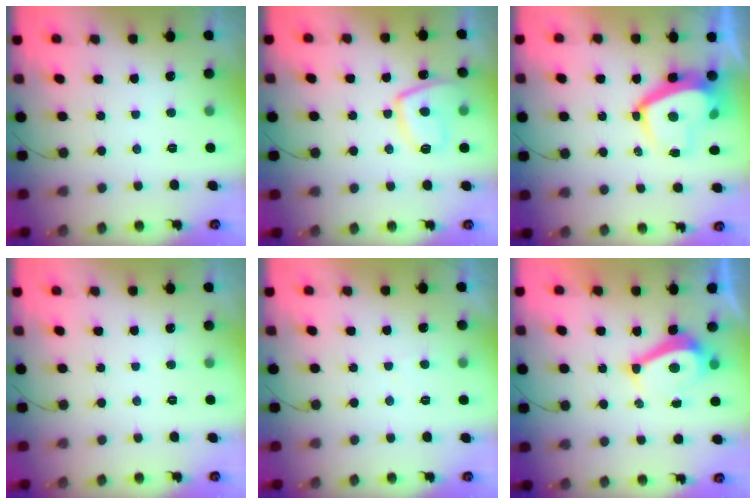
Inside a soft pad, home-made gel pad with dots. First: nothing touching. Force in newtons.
{"total": 9.9, "press": 9.8, "slide": 1.2}
{"total": 10.6, "press": 10.6, "slide": 0.9}
{"total": 0.0}
{"total": 1.7, "press": 1.6, "slide": 0.5}
{"total": 7.7, "press": 7.7, "slide": 0.8}